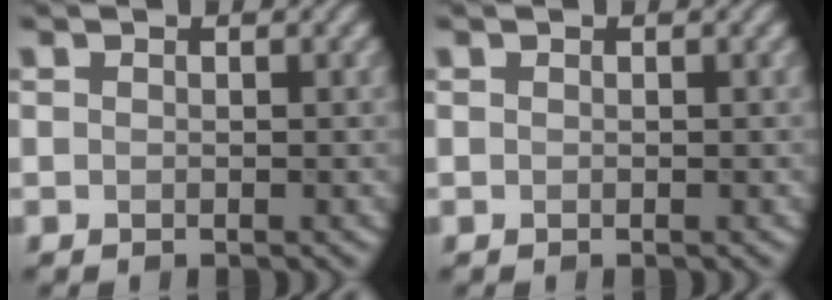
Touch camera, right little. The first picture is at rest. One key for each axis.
{"total": 0.0}